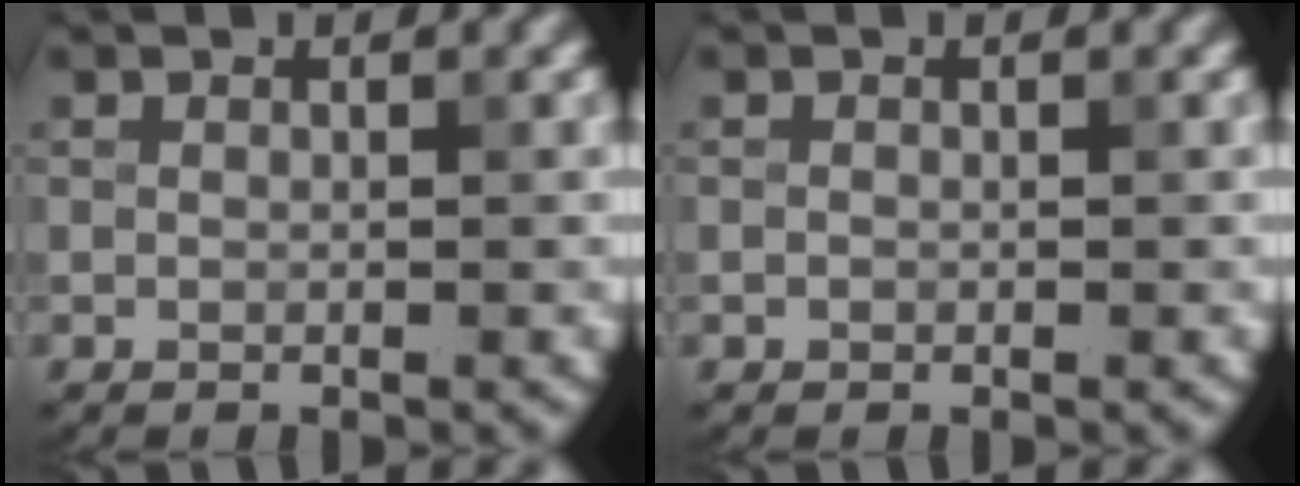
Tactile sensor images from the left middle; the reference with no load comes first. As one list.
[{"total": 0.0}]